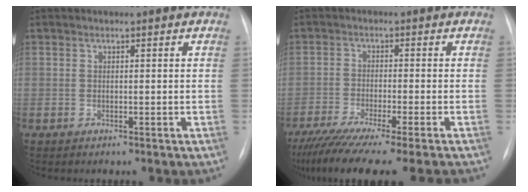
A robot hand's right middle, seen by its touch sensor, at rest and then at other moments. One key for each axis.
{"total": 13.9, "fx": -11.6, "fy": -0.6, "fz": 7.6, "tx": -0.121, "ty": -0.045, "tz": -0.185}